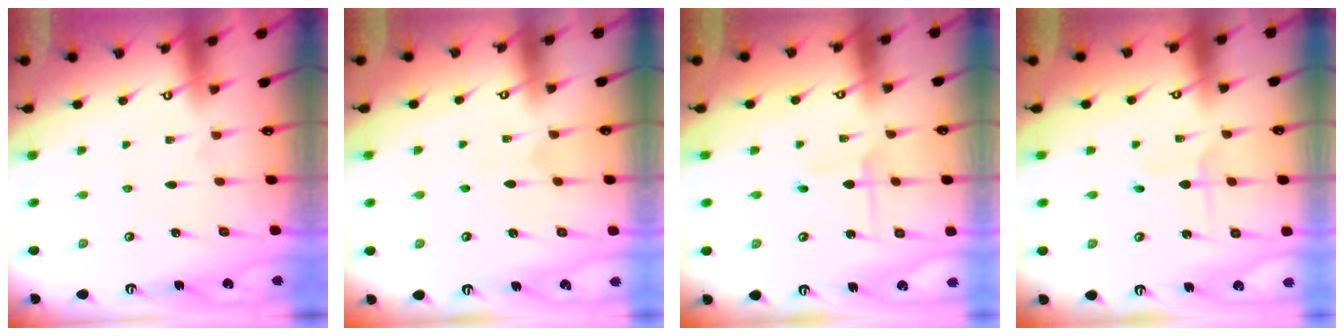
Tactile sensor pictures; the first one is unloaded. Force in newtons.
{"total": 3.1, "press": 3.1, "slide": 0.4}
{"total": 2.2, "press": 2.2, "slide": 0.0}
{"total": 0.9, "press": 0.9, "slide": 0.0}